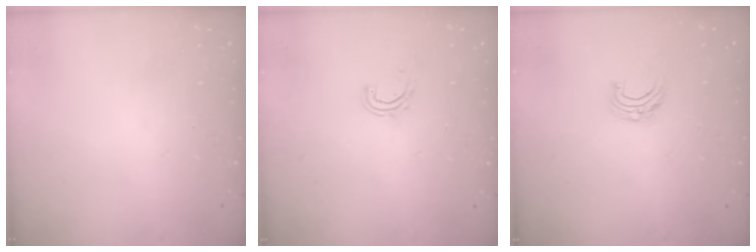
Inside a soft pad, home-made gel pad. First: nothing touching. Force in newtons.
{"total": 5.0, "press": 4.8, "slide": 1.0}
{"total": 5.0, "press": 5.0, "slide": 0.4}